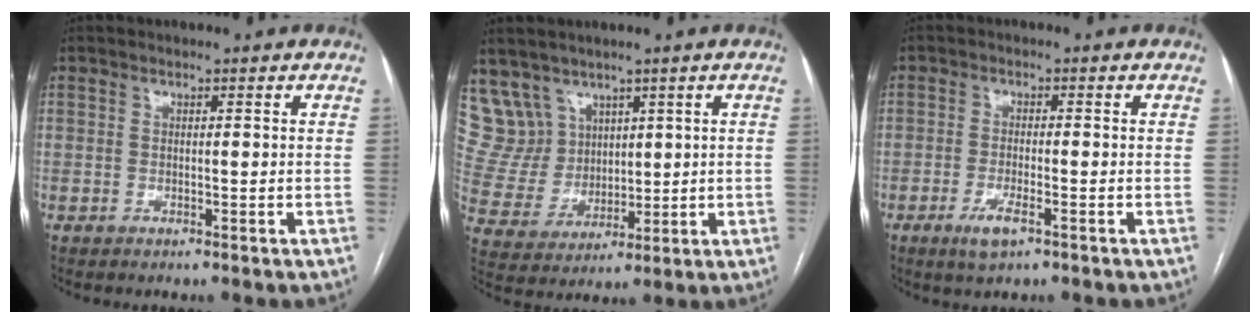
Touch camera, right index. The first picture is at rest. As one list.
[{"total": 8.5, "force": [5.7, 6.3, 0.4], "torque": [-0.019, 0.033, 0.133]}, {"total": 3.8, "force": [-2.1, 0.8, 3.1], "torque": [-0.065, -0.005, -0.037]}]